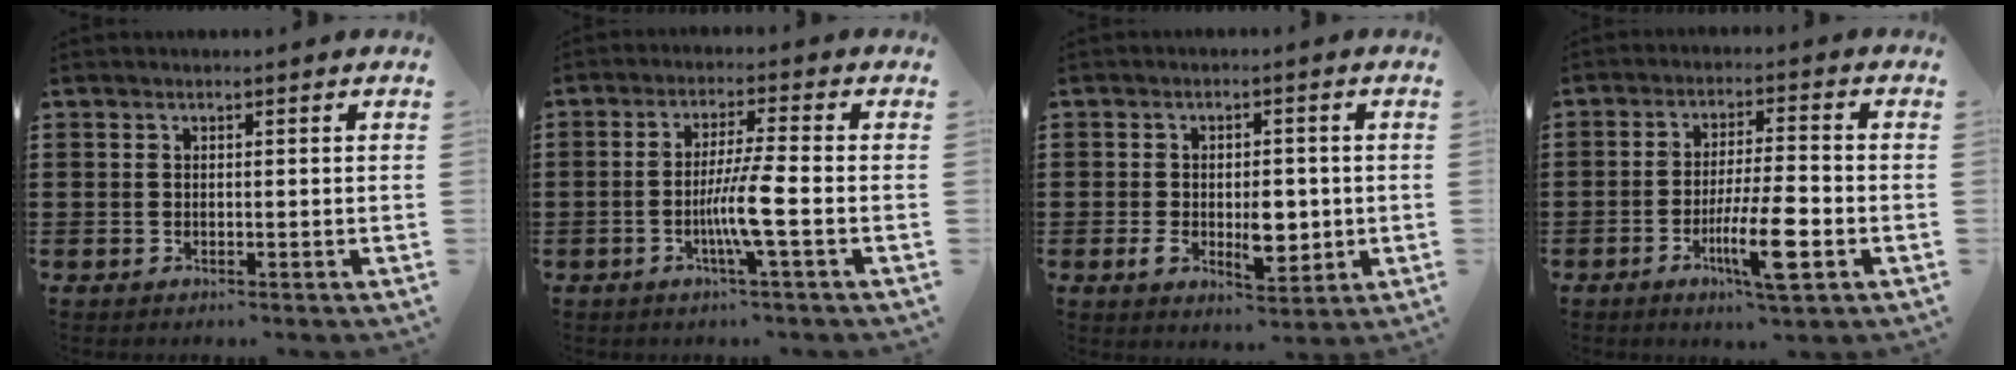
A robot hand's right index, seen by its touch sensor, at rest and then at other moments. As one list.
[{"total": 6.4, "force": [-2.1, -0.6, 6.1], "torque": [-0.116, -0.016, -0.042]}, {"total": 6.1, "force": [-1.1, 3.5, 4.9], "torque": [-0.078, 0.001, -0.022]}, {"total": 9.5, "force": [-3.7, 1.4, 8.7], "torque": [-0.170, -0.012, -0.069]}]